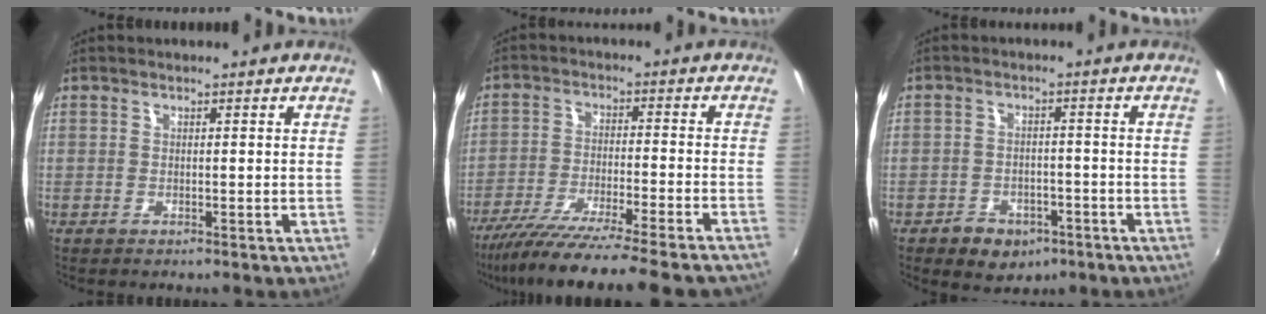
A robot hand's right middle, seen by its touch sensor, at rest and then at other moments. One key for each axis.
{"total": 21.0, "fx": -18.2, "fy": -0.4, "fz": 10.4, "tx": -0.186, "ty": -0.061, "tz": -0.280}
{"total": 7.7, "fx": -4.7, "fy": 5.2, "fz": 3.1, "tx": -0.085, "ty": 0.006, "tz": -0.054}